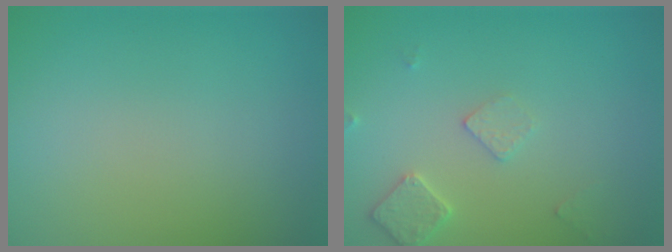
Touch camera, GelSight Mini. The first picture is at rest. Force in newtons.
{"total": 2.1, "press": 2.1, "slide": 0.3}